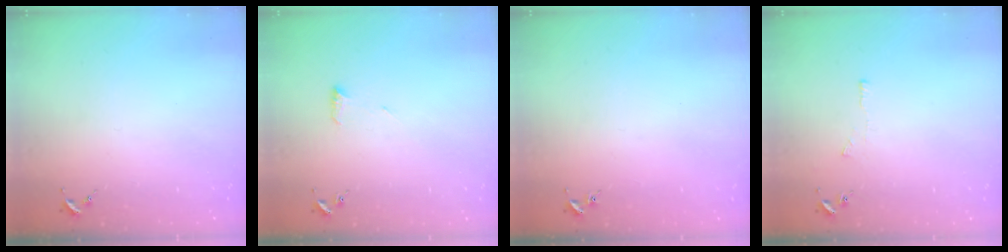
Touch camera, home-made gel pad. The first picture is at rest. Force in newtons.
{"total": 6.6, "press": 6.5, "slide": 1.3}
{"total": 0.9, "press": 0.9, "slide": 0.2}
{"total": 3.6, "press": 3.6, "slide": 0.4}